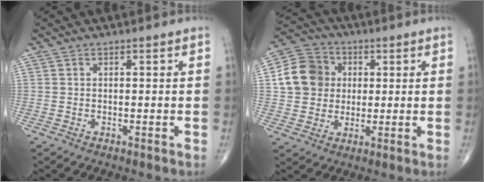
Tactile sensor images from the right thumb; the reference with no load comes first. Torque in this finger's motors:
{"motor_torque": [-0.39, 0.84, 0.64, 0.12, 0.05]}